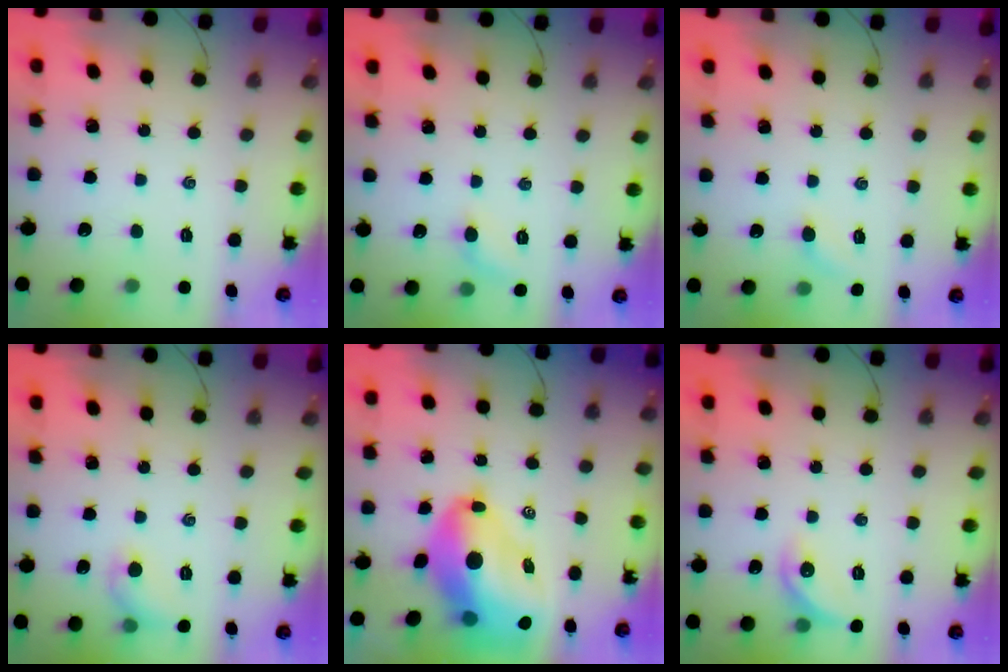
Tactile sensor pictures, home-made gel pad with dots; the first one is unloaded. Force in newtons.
{"total": 5.3, "press": 5.0, "slide": 1.6}
{"total": 4.8, "press": 4.7, "slide": 1.1}
{"total": 6.2, "press": 6.1, "slide": 1.3}
{"total": 17.4, "press": 16.8, "slide": 4.7}
{"total": 8.4, "press": 8.4, "slide": 0.2}